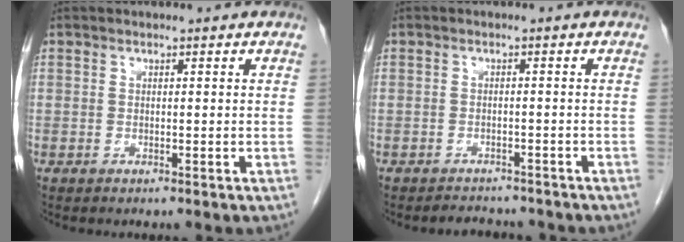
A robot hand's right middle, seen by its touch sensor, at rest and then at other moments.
{"total": 4.8, "force": [-4.4, 1.6, 0.9], "torque": [-0.012, 0.000, -0.057]}